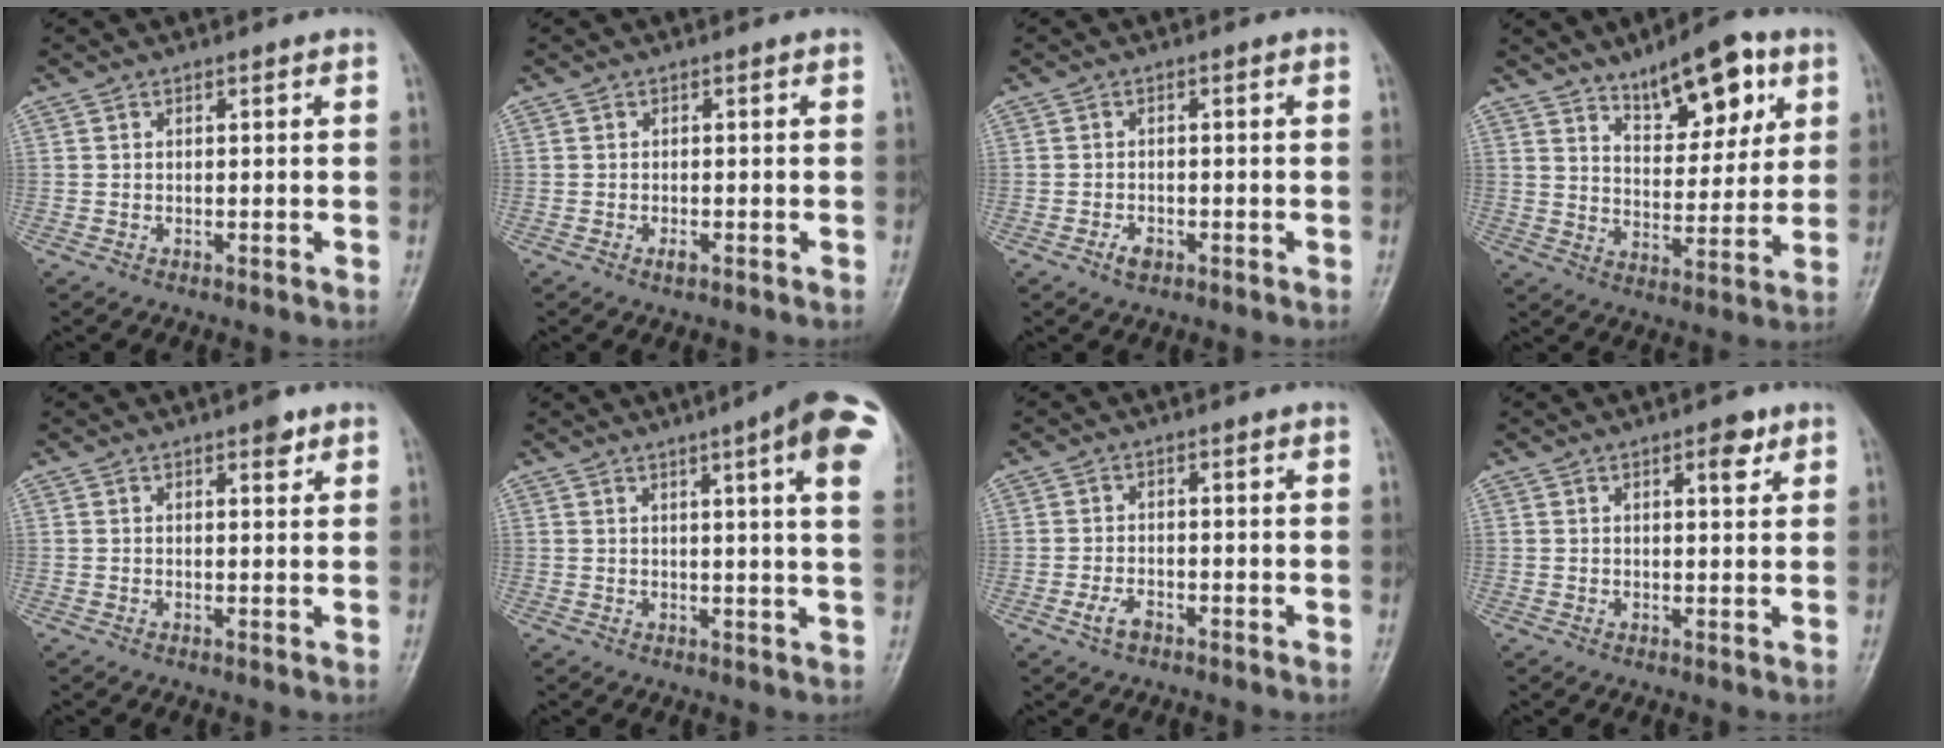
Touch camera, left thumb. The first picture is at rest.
{"total": 1.3, "force": [-0.6, 0.6, 1.0], "torque": [-0.017, 0.001, -0.011]}
{"total": 2.2, "force": [-1.2, 1.3, 1.3], "torque": [-0.023, 0.005, -0.020]}
{"total": 13.8, "force": [7.9, 5.9, 9.7], "torque": [-0.107, -0.036, 0.124]}
{"total": 2.5, "force": [1.5, 1.0, 1.7], "torque": [-0.016, -0.006, 0.019]}
{"total": 14.6, "force": [6.5, 1.7, 13.0], "torque": [-0.155, -0.014, 0.065]}
{"total": 2.8, "force": [-1.6, 1.5, 1.8], "torque": [-0.039, 0.008, -0.029]}
{"total": 3.5, "force": [1.9, 1.3, 2.5], "torque": [-0.025, -0.008, 0.026]}